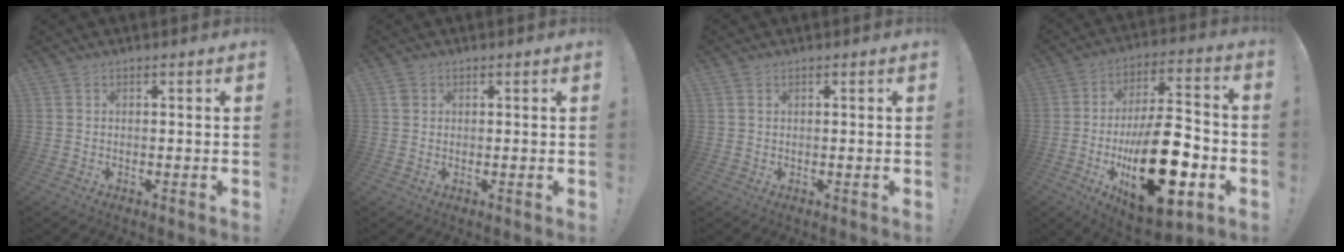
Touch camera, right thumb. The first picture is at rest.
{"total": 1.6, "force": [0.7, 1.3, 0.6], "torque": [-0.003, 0.000, 0.012]}
{"total": 0.9, "force": [0.5, 0.6, 0.4], "torque": [-0.014, 0.004, 0.011]}
{"total": 27.3, "force": [-7.5, 13.1, 22.8], "torque": [-0.376, 0.046, -0.102]}